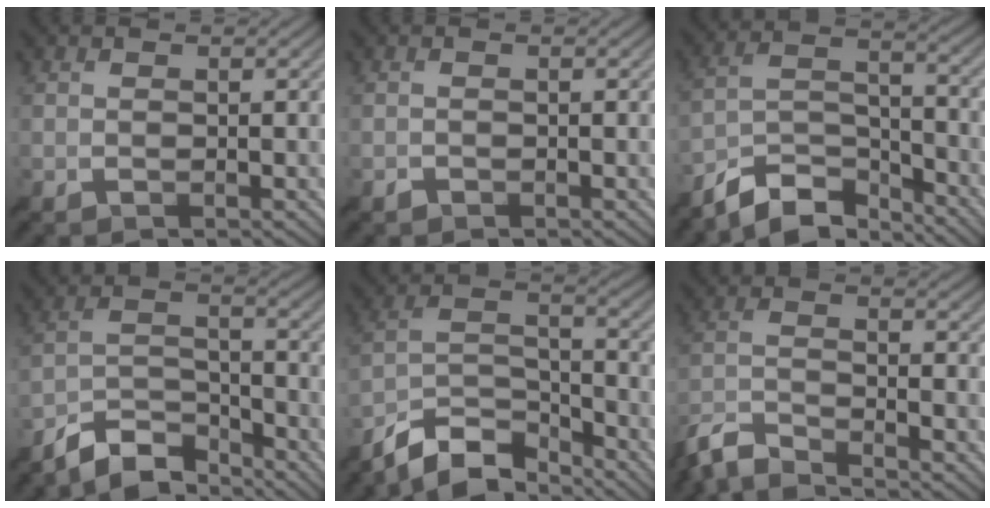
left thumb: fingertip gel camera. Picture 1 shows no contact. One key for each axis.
{"total": 0.8, "fx": -0.6, "fy": 0.4, "fz": -0.1, "tx": 0.004, "ty": -0.003, "tz": -0.010}
{"total": 9.2, "fx": -7.9, "fy": 3.0, "fz": 3.5, "tx": -0.063, "ty": 0.004, "tz": -0.157}
{"total": 7.9, "fx": -6.9, "fy": 2.6, "fz": 2.8, "tx": -0.050, "ty": 0.000, "tz": -0.139}
{"total": 10.1, "fx": -8.8, "fy": 3.1, "fz": 4.1, "tx": -0.075, "ty": 0.007, "tz": -0.174}
{"total": 7.8, "fx": -7.0, "fy": 1.5, "fz": 3.2, "tx": -0.065, "ty": -0.010, "tz": -0.142}